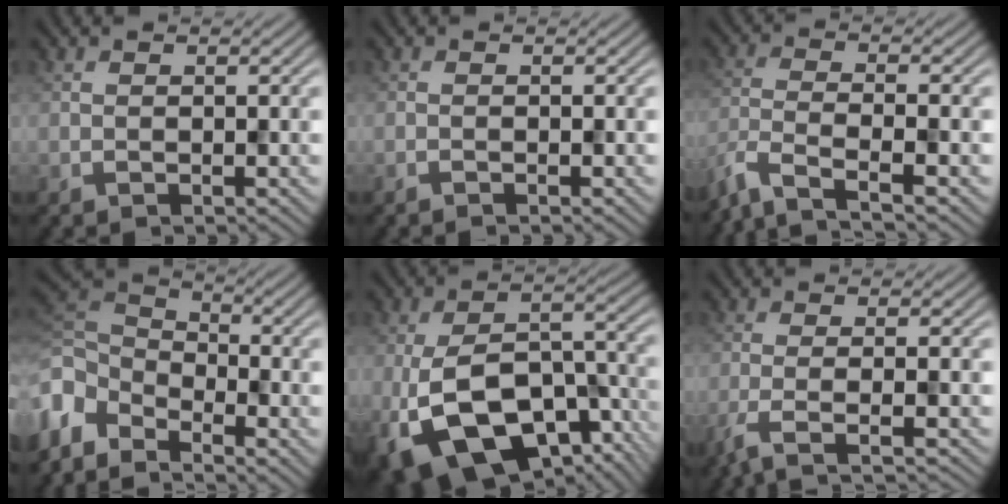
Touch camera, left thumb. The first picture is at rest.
{"total": 0.5, "force": [-0.4, -0.1, 0.3], "torque": [-0.006, 0.001, -0.012]}
{"total": 6.7, "force": [-5.1, 1.3, 4.2], "torque": [-0.087, -0.008, -0.110]}
{"total": 6.4, "force": [-4.3, 3.4, 3.3], "torque": [-0.081, -0.001, -0.105]}
{"total": 16.9, "force": [-7.7, 8.6, 12.3], "torque": [-0.225, -0.023, -0.119]}
{"total": 4.4, "force": [-2.7, 0.7, 3.4], "torque": [-0.051, -0.003, -0.071]}